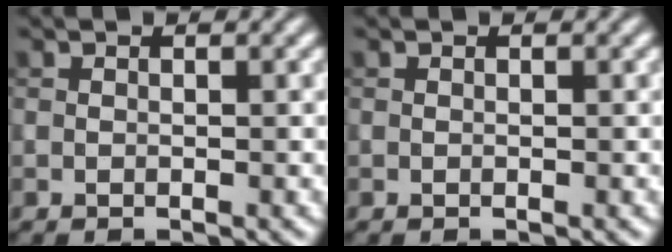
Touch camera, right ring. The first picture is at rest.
{"total": 0.0}